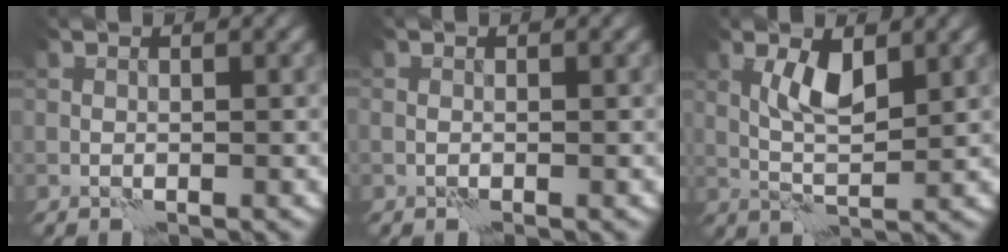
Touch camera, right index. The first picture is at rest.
{"total": 0.0}
{"total": 3.2, "force": [1.5, 0.9, 2.7], "torque": [-0.056, -0.003, 0.030]}